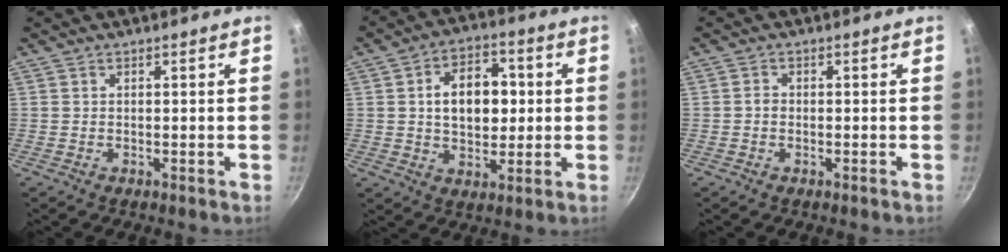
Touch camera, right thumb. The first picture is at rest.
{"total": 12.1, "force": [1.3, 8.2, 8.8], "torque": [-0.099, 0.012, 0.016]}
{"total": 1.2, "force": [-0.4, 0.9, 0.6], "torque": [-0.009, 0.007, -0.007]}